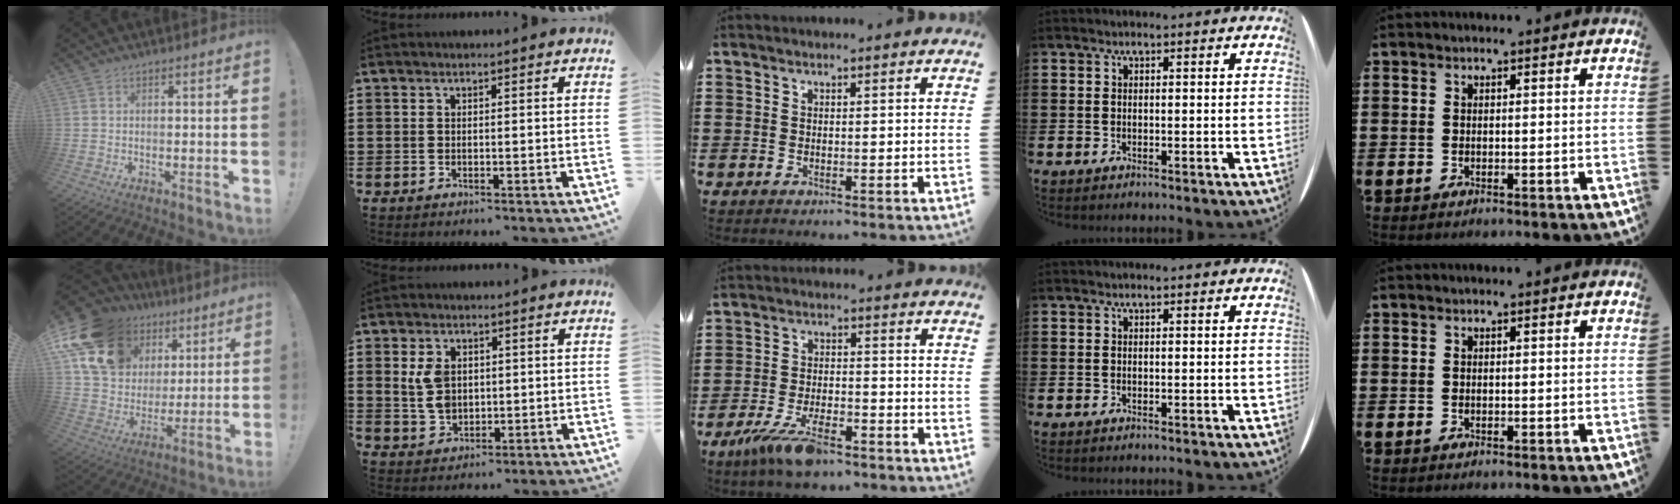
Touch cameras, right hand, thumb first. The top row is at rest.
{"thumb": {"total": 20.0, "force": [10.8, 14.1, 9.0], "torque": [-0.147, -0.058, 0.224]}, "index": {"total": 5.3, "force": [1.1, 3.7, 3.6], "torque": [-0.095, 0.006, 0.015]}, "middle": {"total": 8.2, "force": [-5.6, 2.3, 5.5], "torque": [-0.117, -0.008, -0.102]}}